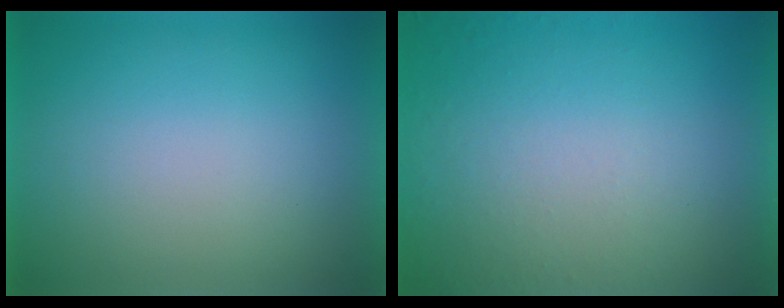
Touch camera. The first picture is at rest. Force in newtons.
{"total": 4.7}